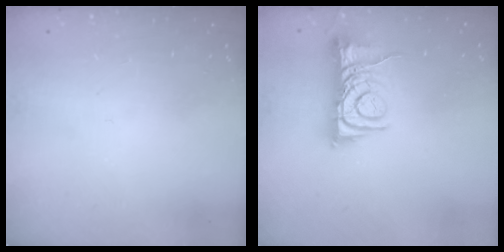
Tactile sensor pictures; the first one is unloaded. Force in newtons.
{"total": 8.8, "press": 8.8, "slide": 0.3}